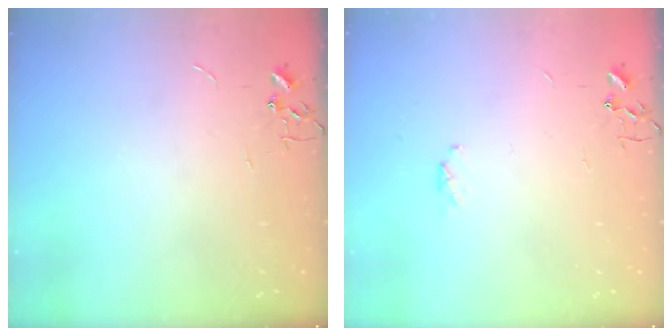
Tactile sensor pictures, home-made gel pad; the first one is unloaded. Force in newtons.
{"total": 3.6, "press": 3.5, "slide": 1.1}